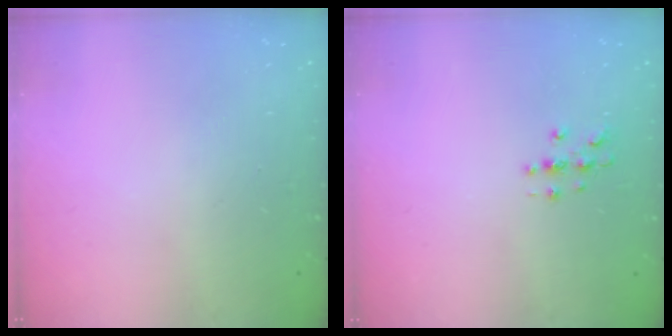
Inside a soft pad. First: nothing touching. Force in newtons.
{"total": 2.9, "press": 2.9, "slide": 0.3}